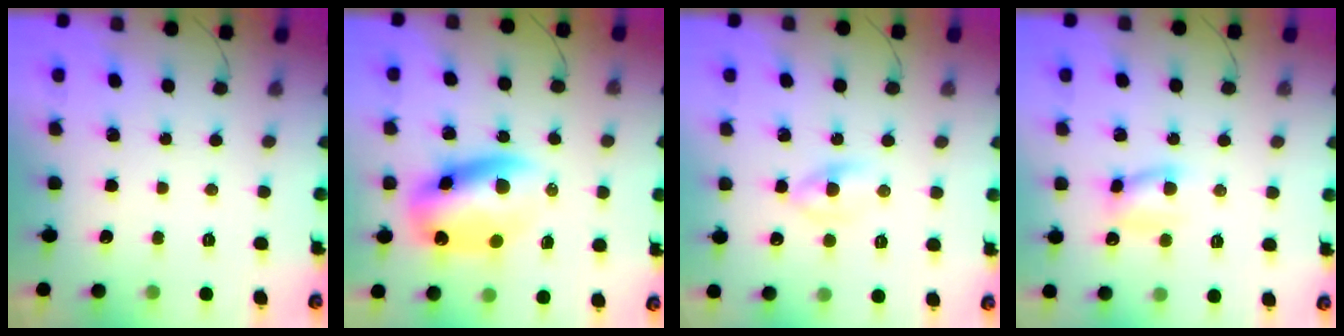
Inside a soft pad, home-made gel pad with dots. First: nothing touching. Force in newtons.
{"total": 11.8, "press": 11.5, "slide": 2.6}
{"total": 2.6, "press": 2.3, "slide": 1.1}
{"total": 6.9, "press": 6.9, "slide": 0.5}